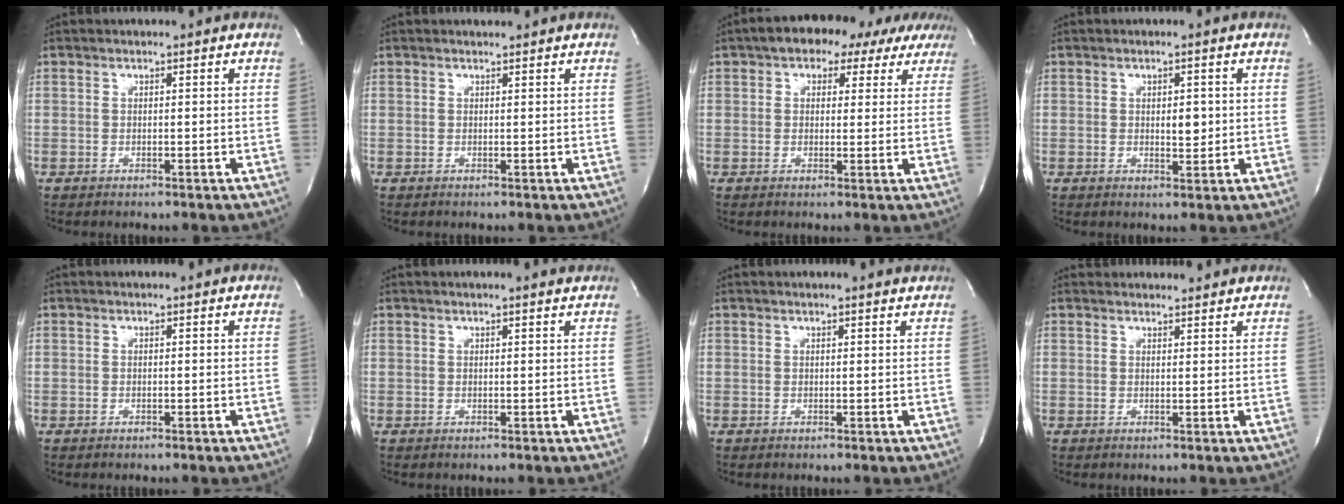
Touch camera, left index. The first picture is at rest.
{"total": 0.7, "force": [0.7, -0.3, 0.0], "torque": [-0.010, -0.004, 0.015]}
{"total": 9.8, "force": [6.6, 5.1, 5.2], "torque": [-0.053, 0.030, 0.076]}
{"total": 2.4, "force": [0.1, 1.1, 2.2], "torque": [-0.034, -0.010, 0.005]}
{"total": 0.0}
{"total": 2.5, "force": [2.3, -0.5, 1.0], "torque": [-0.020, 0.000, 0.026]}
{"total": 2.2, "force": [2.1, -0.4, 0.6], "torque": [-0.016, -0.004, 0.021]}
{"total": 4.9, "force": [4.8, 0.9, 0.5], "torque": [-0.010, 0.013, 0.055]}